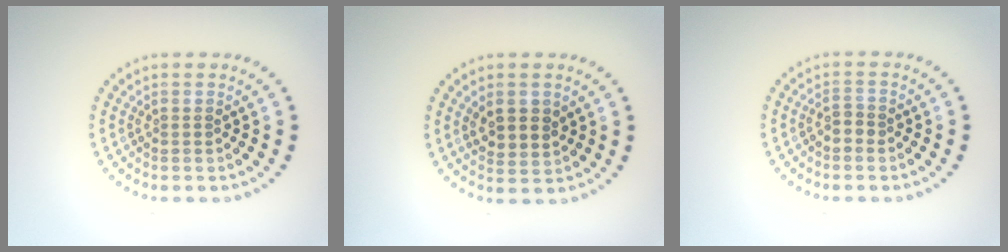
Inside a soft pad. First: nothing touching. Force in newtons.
{"total": 2.7, "press": 2.6, "slide": 1.0}
{"total": 1.2, "press": 1.2, "slide": 0.4}